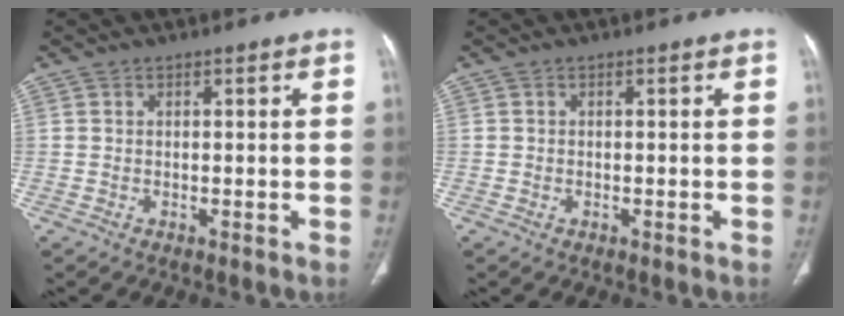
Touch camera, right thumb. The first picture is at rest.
{"total": 0.0}